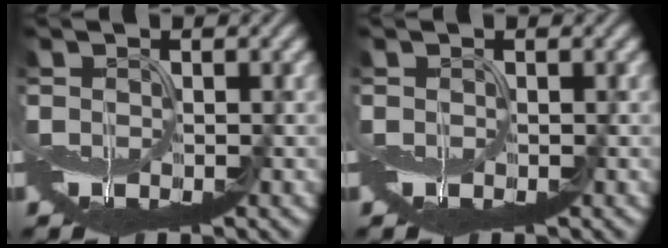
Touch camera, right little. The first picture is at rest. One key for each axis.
{"total": 0.0}